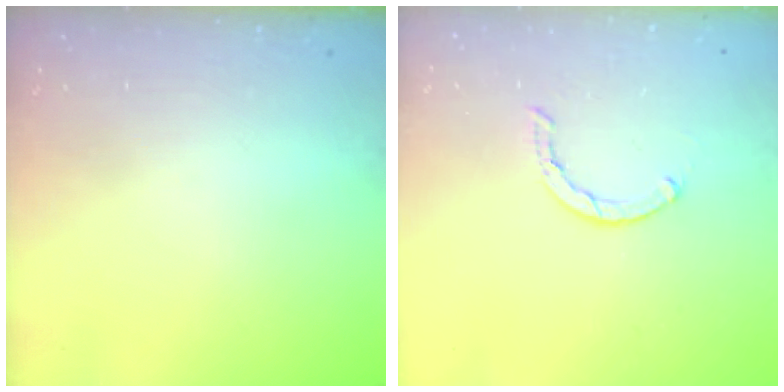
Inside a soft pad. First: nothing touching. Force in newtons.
{"total": 1.7, "press": 1.6, "slide": 0.3}